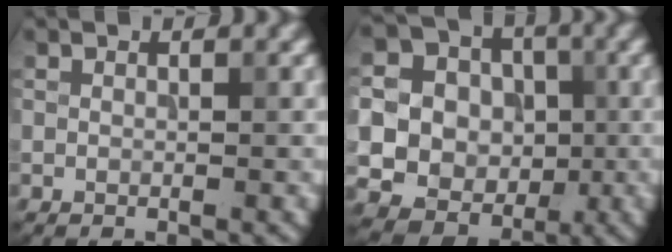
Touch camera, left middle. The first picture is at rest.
{"total": 16.0, "force": [-1.4, 15.2, 4.9], "torque": [-0.132, 0.009, -0.044]}